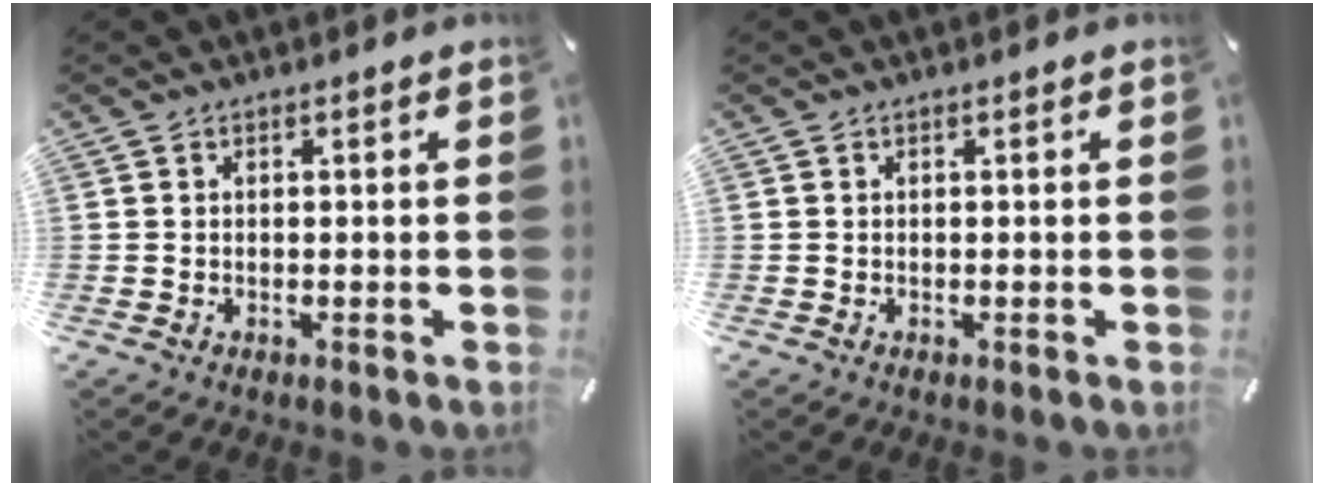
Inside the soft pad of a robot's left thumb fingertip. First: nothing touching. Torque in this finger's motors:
{"motor_torque": [0.00, 0.00, 0.00, 0.00, 0.00]}